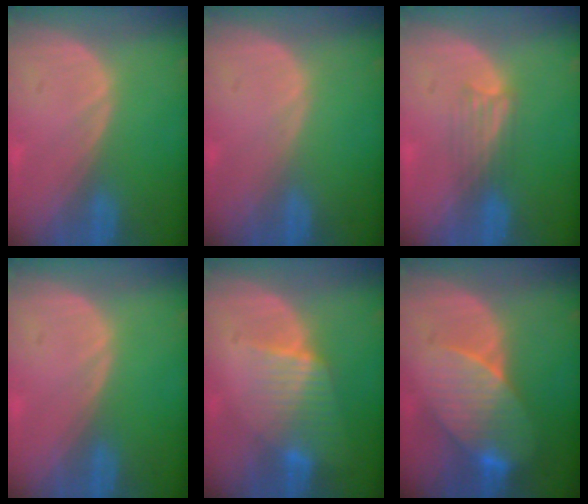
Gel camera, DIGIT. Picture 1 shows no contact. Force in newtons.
{"total": 0.0}
{"total": 3.1, "press": 2.8, "slide": 1.3}
{"total": 0.0}
{"total": 6.5, "press": 5.8, "slide": 3.0}
{"total": 8.3, "press": 7.9, "slide": 2.6}